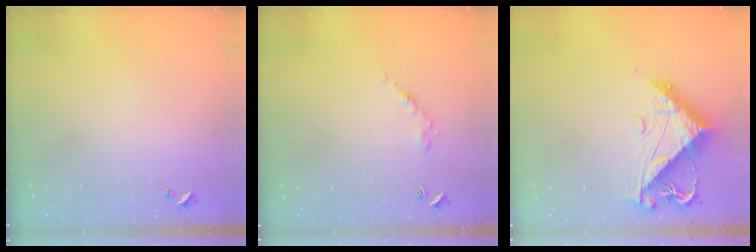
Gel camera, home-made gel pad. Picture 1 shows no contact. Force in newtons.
{"total": 5.1, "press": 5.1, "slide": 0.4}
{"total": 10.1, "press": 10.0, "slide": 1.0}